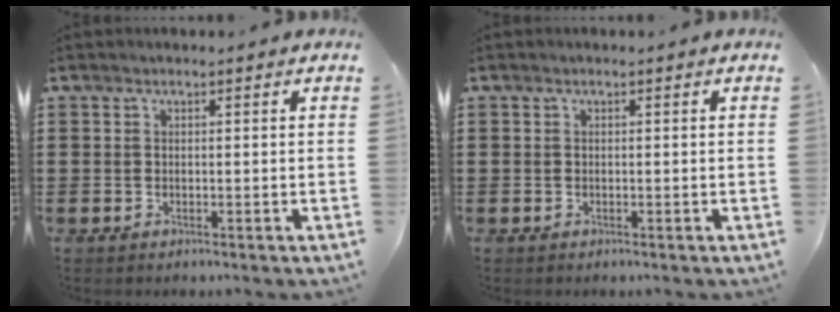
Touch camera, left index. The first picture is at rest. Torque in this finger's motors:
{"motor_torque": [0.00, 0.00, 0.00, 0.00]}